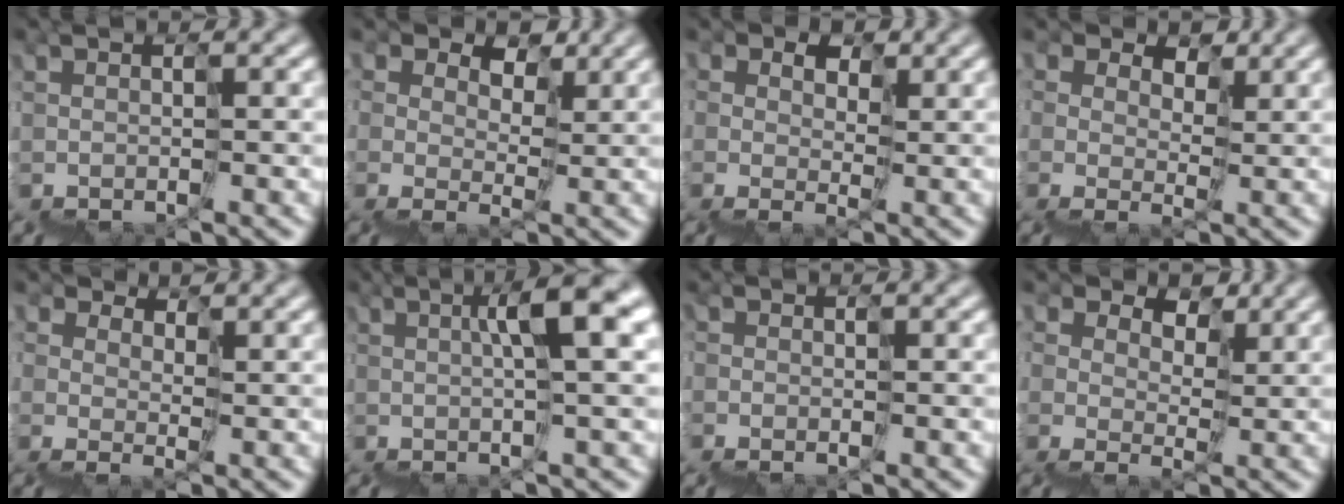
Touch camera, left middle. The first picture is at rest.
{"total": 5.1, "force": [2.9, 3.9, 1.6], "torque": [-0.016, 0.012, 0.059]}
{"total": 4.2, "force": [1.6, 3.3, 2.0], "torque": [-0.020, 0.002, 0.027]}
{"total": 4.3, "force": [2.1, 3.5, 1.3], "torque": [-0.013, 0.008, 0.044]}
{"total": 2.1, "force": [1.5, 1.4, 0.4], "torque": [-0.001, 0.007, 0.033]}
{"total": 7.5, "force": [2.3, 1.4, 7.0], "torque": [-0.086, 0.032, 0.029]}
{"total": 2.4, "force": [-1.7, 1.1, 1.4], "torque": [-0.028, -0.016, -0.024]}
{"total": 4.6, "force": [2.8, 3.4, 1.2], "torque": [-0.007, 0.014, 0.056]}